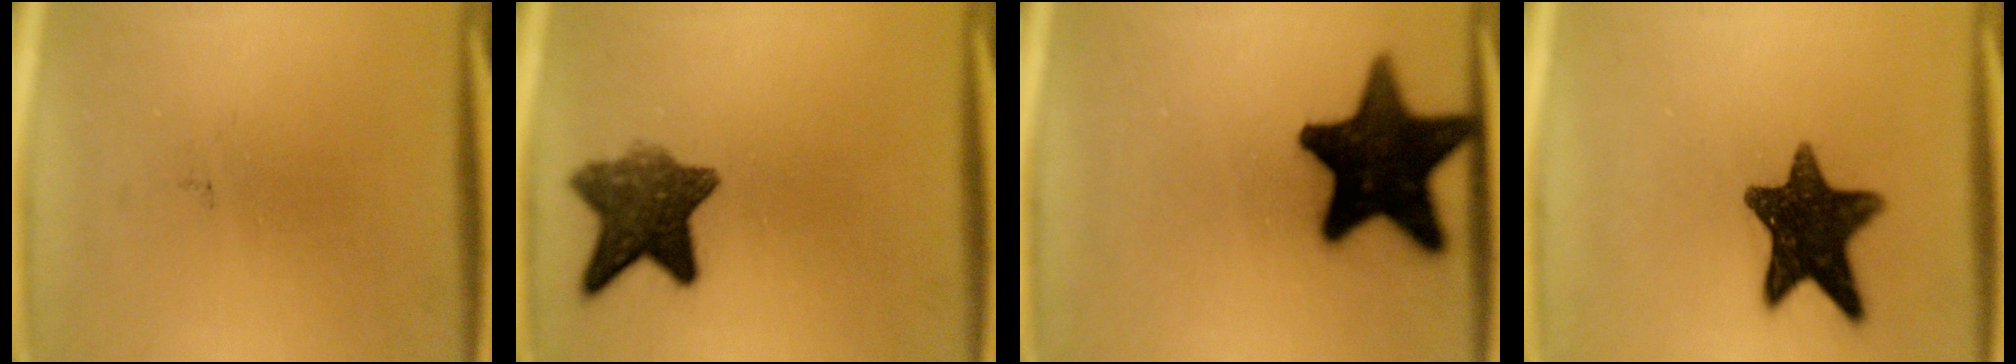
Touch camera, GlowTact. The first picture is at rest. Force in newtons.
{"total": 8.9}
{"total": 19.8}
{"total": 13.6}